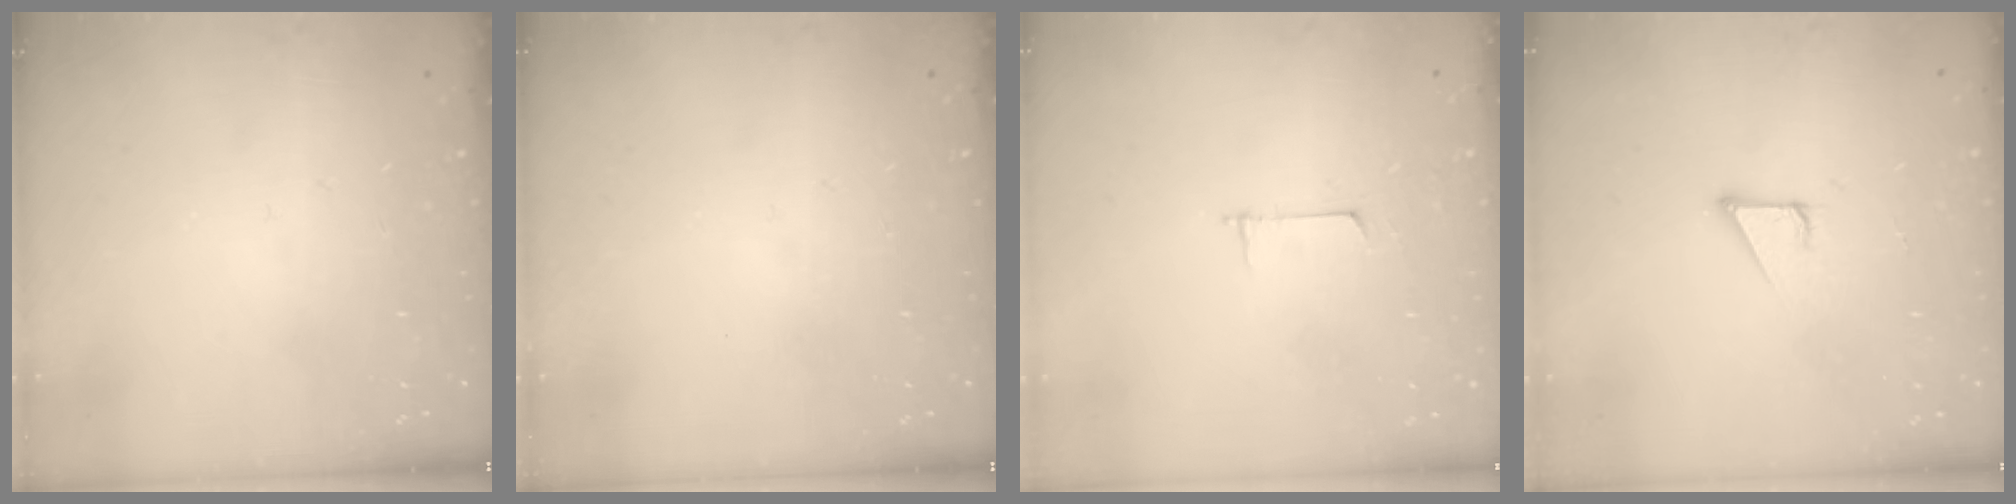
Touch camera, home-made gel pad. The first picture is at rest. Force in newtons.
{"total": 0.0}
{"total": 4.6, "press": 4.6, "slide": 0.4}
{"total": 3.3, "press": 3.3, "slide": 0.1}